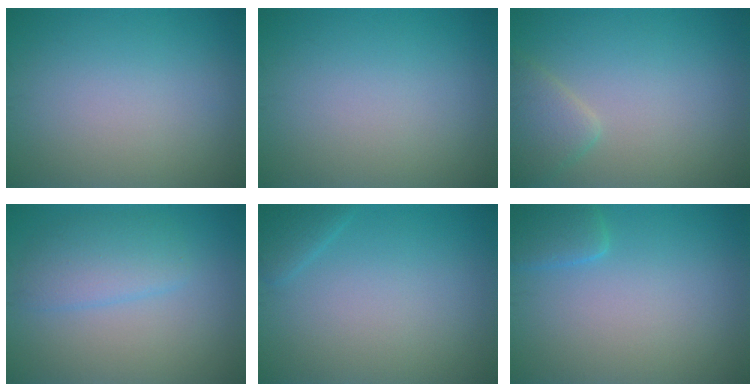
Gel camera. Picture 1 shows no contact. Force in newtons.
{"total": 0.0}
{"total": 2.4, "press": 2.4, "slide": 0.2}
{"total": 3.1, "press": 3.1, "slide": 0.1}
{"total": 1.3, "press": 1.3, "slide": 0.1}
{"total": 1.9, "press": 1.9, "slide": 0.3}